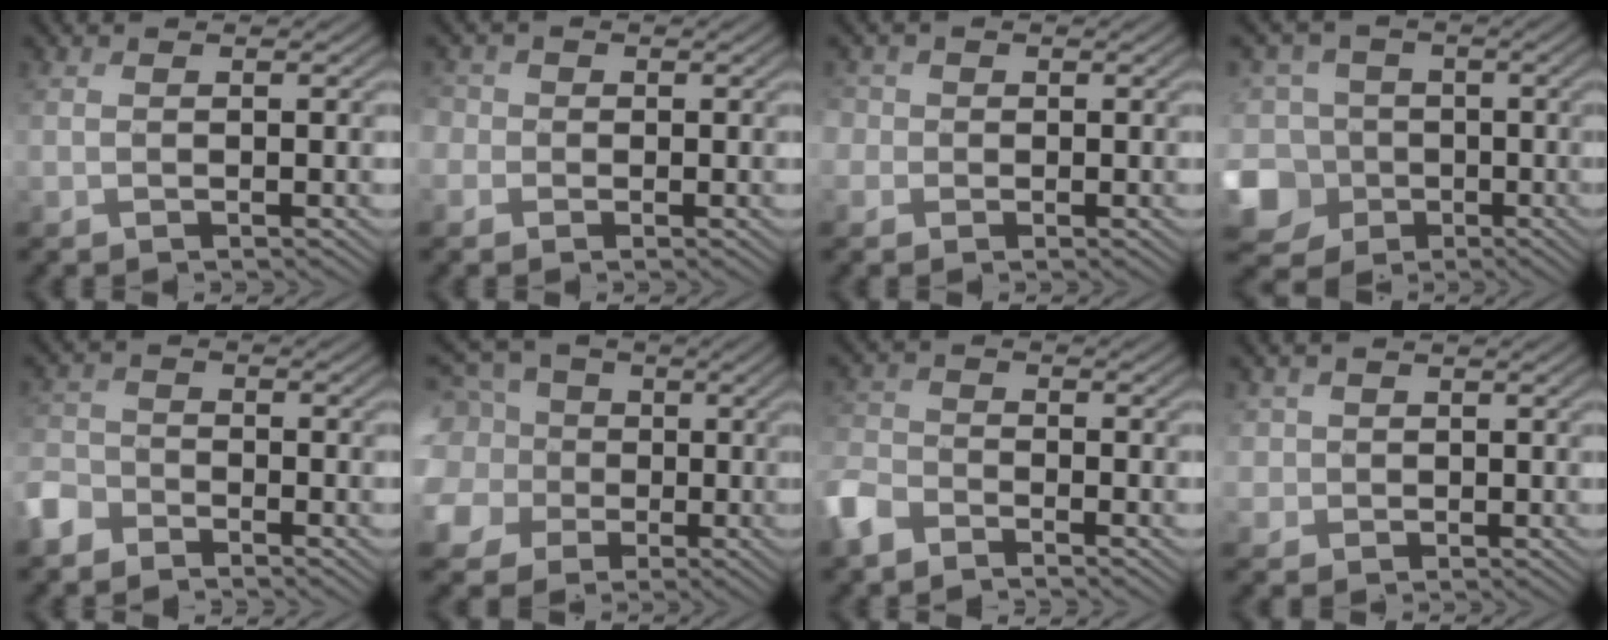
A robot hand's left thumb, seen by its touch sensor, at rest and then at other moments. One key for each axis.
{"total": 2.9, "fx": -0.1, "fy": 2.8, "fz": 0.7, "tx": -0.028, "ty": 0.008, "tz": -0.019}
{"total": 2.8, "fx": 0.3, "fy": 2.7, "fz": 0.7, "tx": -0.026, "ty": 0.008, "tz": -0.009}
{"total": 14.1, "fx": -4.3, "fy": 12.2, "fz": 5.7, "tx": -0.193, "ty": -0.001, "tz": -0.099}
{"total": 4.3, "fx": -3.3, "fy": 2.5, "fz": 1.3, "tx": -0.038, "ty": -0.003, "tz": -0.082}
{"total": 13.0, "fx": 0.1, "fy": 11.6, "fz": 5.8, "tx": -0.221, "ty": 0.007, "tz": -0.019}
{"total": 5.1, "fx": -3.8, "fy": 2.6, "fz": 2.3, "tx": -0.058, "ty": -0.004, "tz": -0.095}
{"total": 2.9, "fx": 0.8, "fy": 2.8, "fz": 0.4, "tx": -0.025, "ty": -0.002, "tz": 0.015}